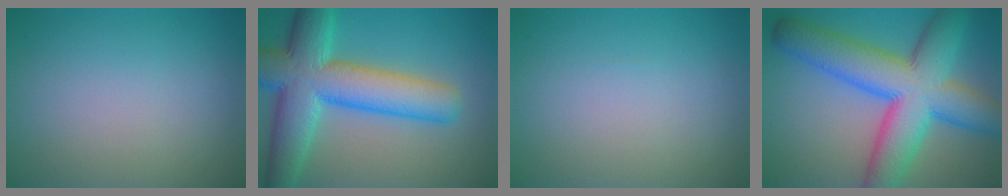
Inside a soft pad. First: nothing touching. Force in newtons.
{"total": 11.0, "press": 11.0, "slide": 0.5}
{"total": 0.0}
{"total": 12.0, "press": 12.0, "slide": 0.2}